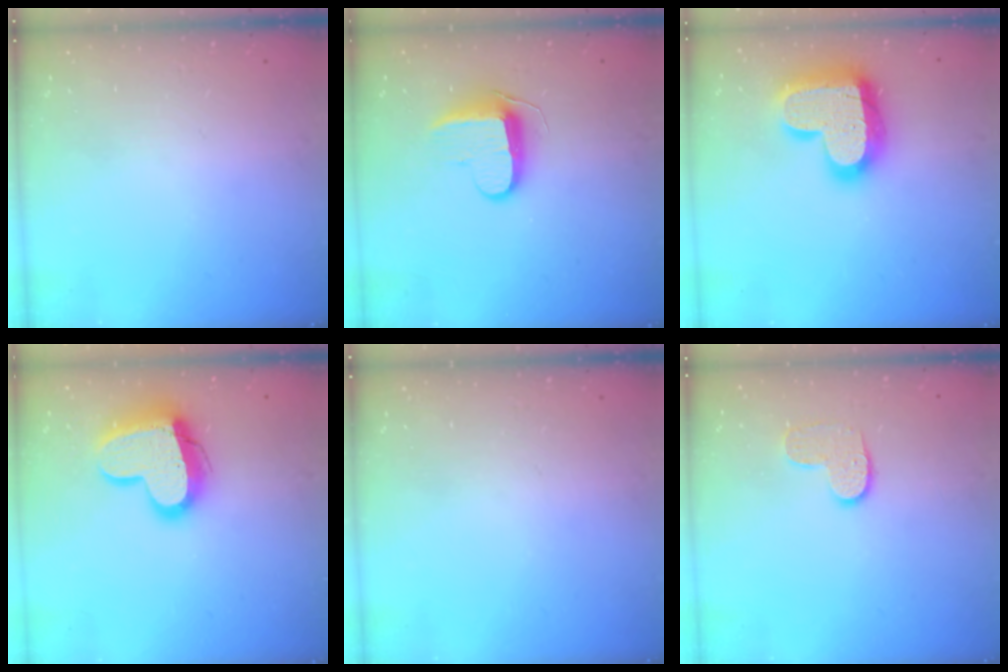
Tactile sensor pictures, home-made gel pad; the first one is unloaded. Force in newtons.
{"total": 9.8, "press": 9.7, "slide": 0.9}
{"total": 22.1, "press": 22.0, "slide": 1.5}
{"total": 16.7, "press": 16.7, "slide": 1.1}
{"total": 0.0}
{"total": 7.3, "press": 7.3, "slide": 0.2}